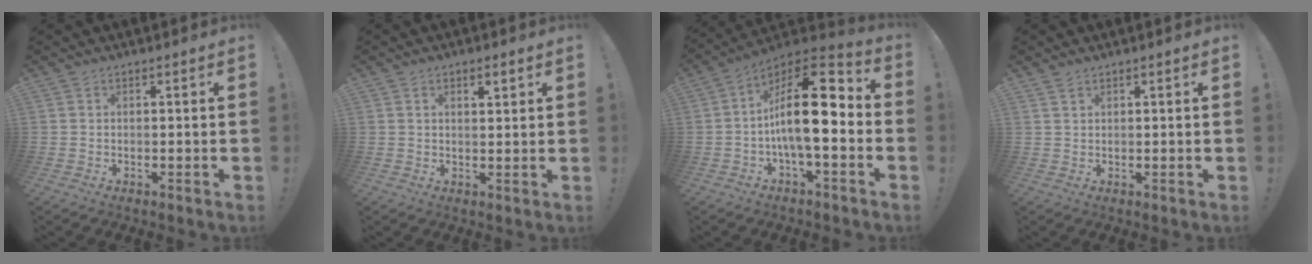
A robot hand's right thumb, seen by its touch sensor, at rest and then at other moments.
{"total": 2.0, "force": [1.3, 0.7, 1.3], "torque": [-0.012, -0.006, 0.019]}
{"total": 19.3, "force": [-0.8, 7.8, 17.7], "torque": [-0.286, 0.011, -0.012]}
{"total": 1.5, "force": [1.2, 0.5, 0.7], "torque": [-0.007, -0.005, 0.021]}